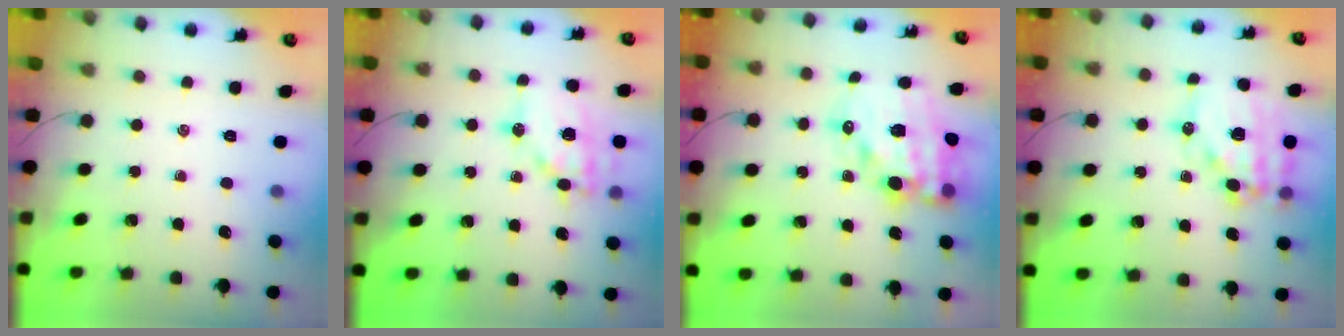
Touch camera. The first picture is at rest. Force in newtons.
{"total": 15.5, "press": 15.2, "slide": 3.2}
{"total": 18.6, "press": 18.0, "slide": 4.4}
{"total": 15.9, "press": 15.5, "slide": 3.5}